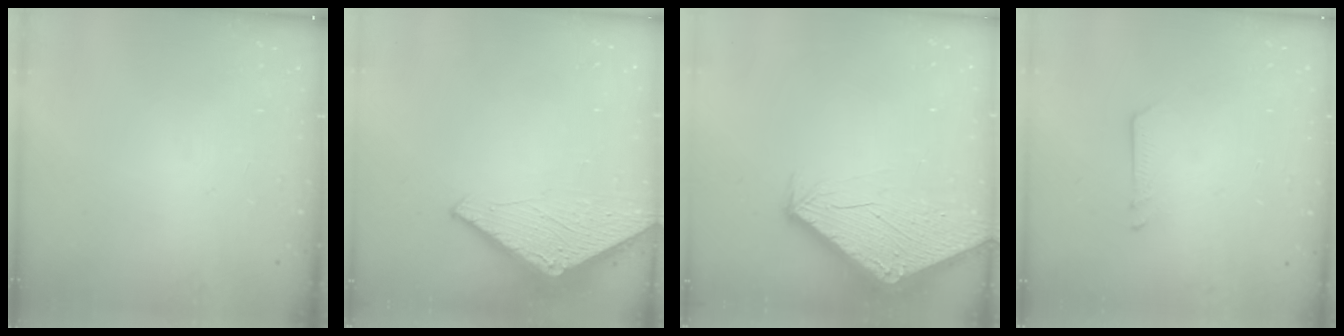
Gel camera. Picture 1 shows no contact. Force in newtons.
{"total": 3.0, "press": 3.0, "slide": 0.2}
{"total": 2.5, "press": 2.5, "slide": 0.1}
{"total": 3.6, "press": 3.6, "slide": 0.4}